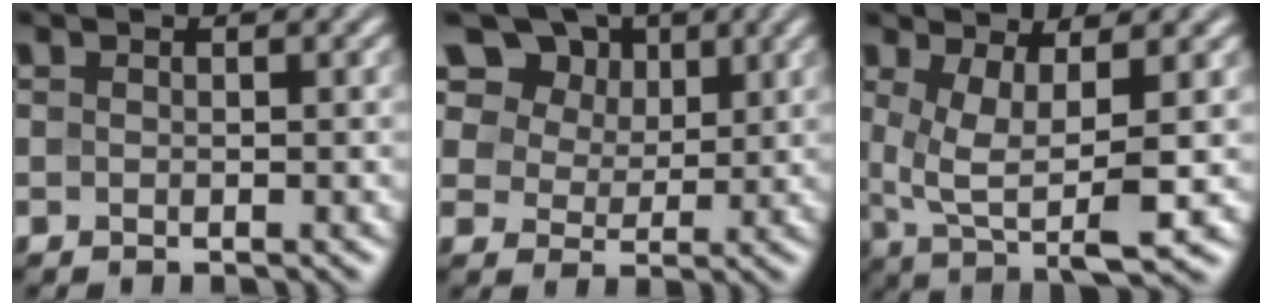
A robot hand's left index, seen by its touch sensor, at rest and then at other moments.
{"total": 11.7, "force": [7.2, 7.7, 5.2], "torque": [-0.121, 0.015, 0.123]}
{"total": 6.0, "force": [0.6, 1.7, 5.8], "torque": [-0.109, -0.008, 0.017]}